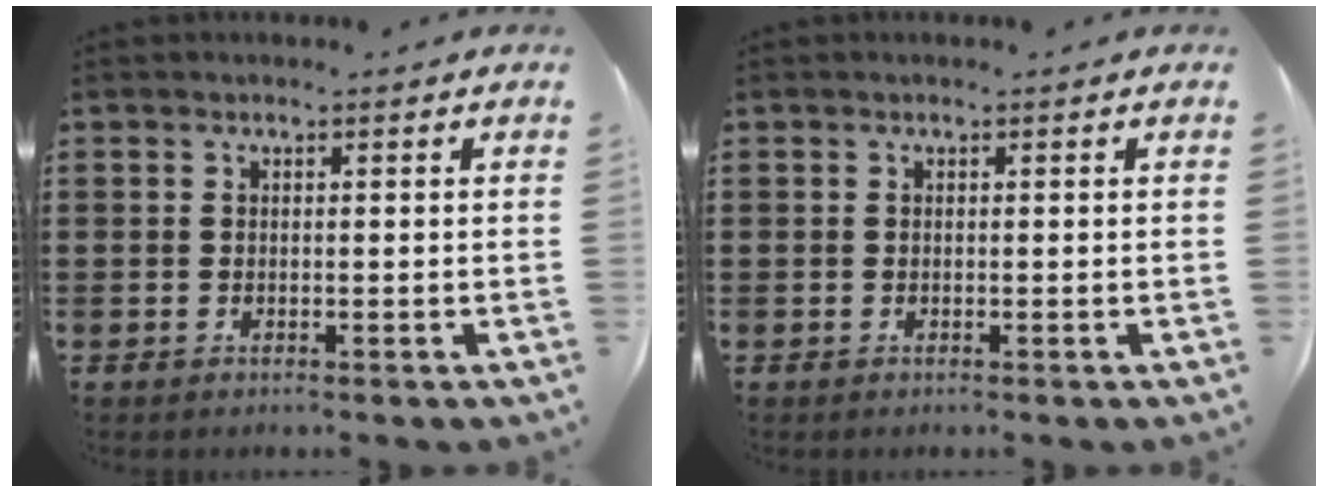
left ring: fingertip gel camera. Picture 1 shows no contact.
{"total": 0.0}